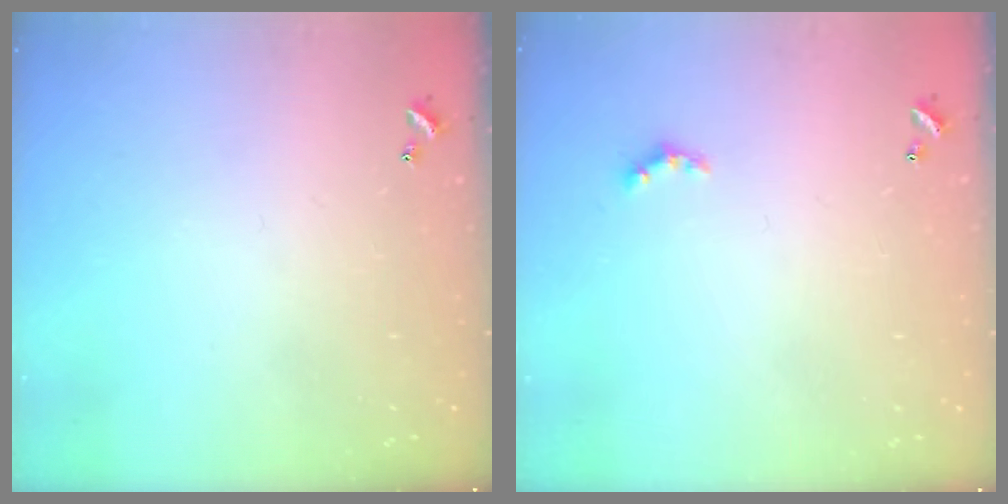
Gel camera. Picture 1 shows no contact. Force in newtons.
{"total": 2.4, "press": 2.4, "slide": 0.6}